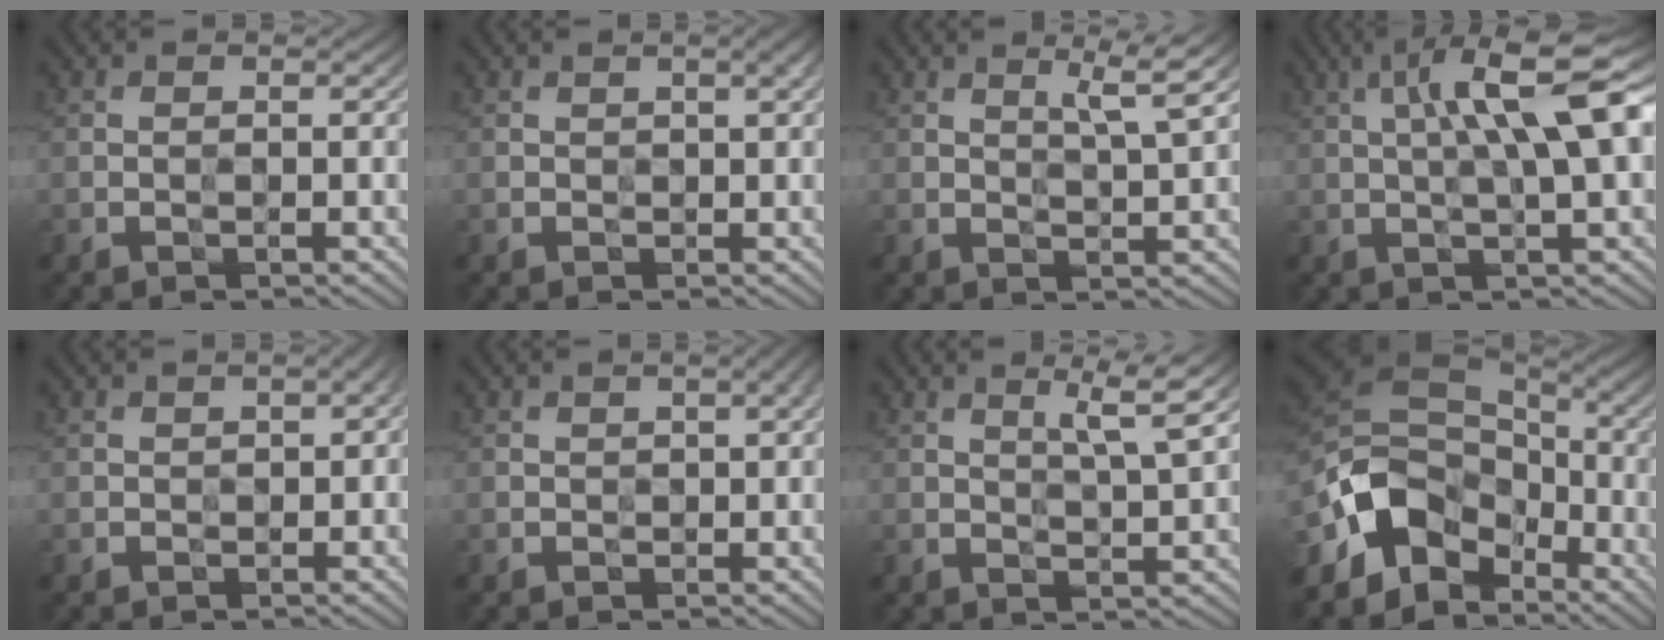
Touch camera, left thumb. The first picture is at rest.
{"total": 0.7, "force": [0.5, 0.2, 0.5], "torque": [-0.003, -0.001, 0.010]}
{"total": 3.0, "force": [2.1, 0.1, 2.2], "torque": [-0.042, -0.002, 0.041]}
{"total": 9.5, "force": [2.6, 1.9, 8.9], "torque": [-0.147, 0.017, 0.041]}
{"total": 1.1, "force": [-0.4, 0.8, 0.5], "torque": [-0.003, -0.004, -0.003]}
{"total": 1.0, "force": [0.2, 0.5, 0.8], "torque": [-0.007, 0.000, 0.007]}
{"total": 3.5, "force": [2.3, 0.2, 2.6], "torque": [-0.052, -0.001, 0.045]}
{"total": 11.4, "force": [-5.0, 8.3, 6.0], "torque": [-0.144, -0.013, -0.104]}